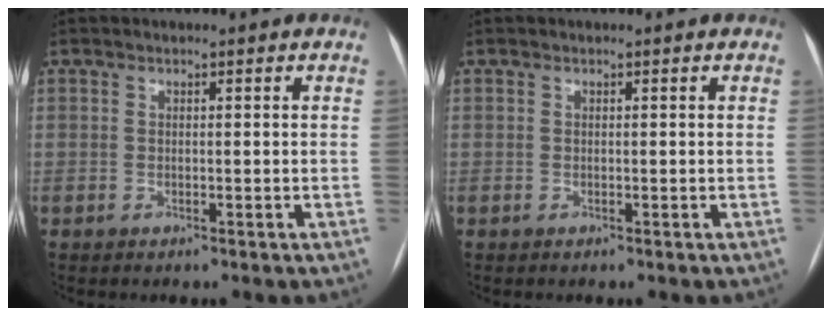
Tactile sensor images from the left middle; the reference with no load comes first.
{"total": 0.0}